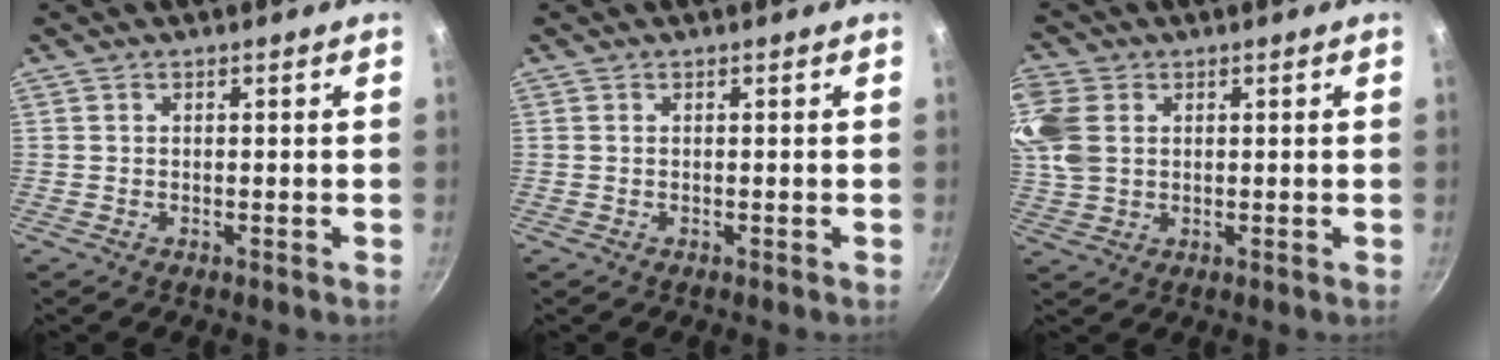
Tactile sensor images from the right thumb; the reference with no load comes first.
{"total": 0.0}
{"total": 8.9, "force": [2.0, 6.5, 5.7], "torque": [-0.124, -0.001, 0.035]}